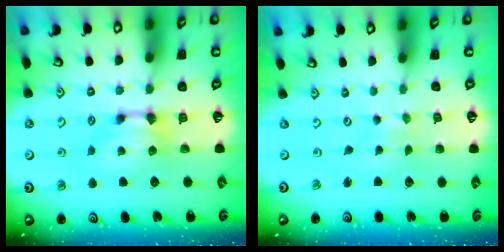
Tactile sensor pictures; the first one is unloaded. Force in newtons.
{"total": 5.7, "press": 5.7, "slide": 0.3}